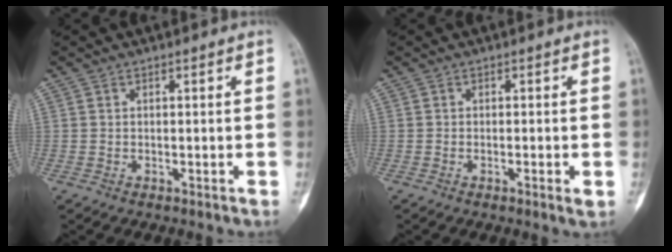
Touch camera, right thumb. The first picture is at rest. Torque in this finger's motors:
{"motor_torque": [-0.42, -0.19, -0.38, 0.08, -0.07]}